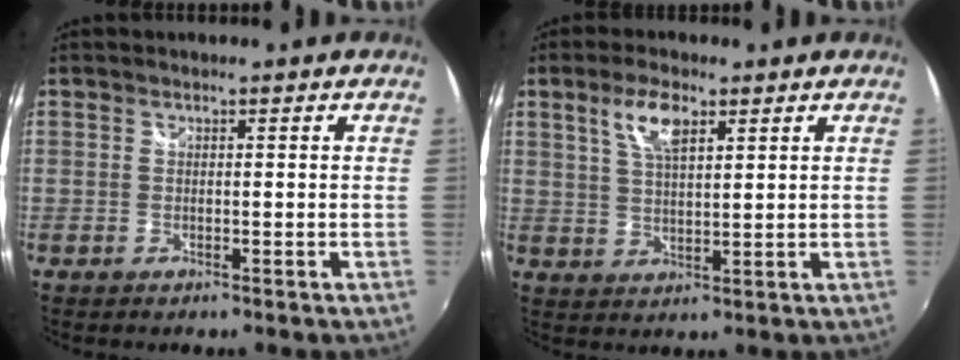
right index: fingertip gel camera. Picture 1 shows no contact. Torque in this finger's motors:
{"motor_torque": [0.44, 0.41, 0.16, 0.04]}